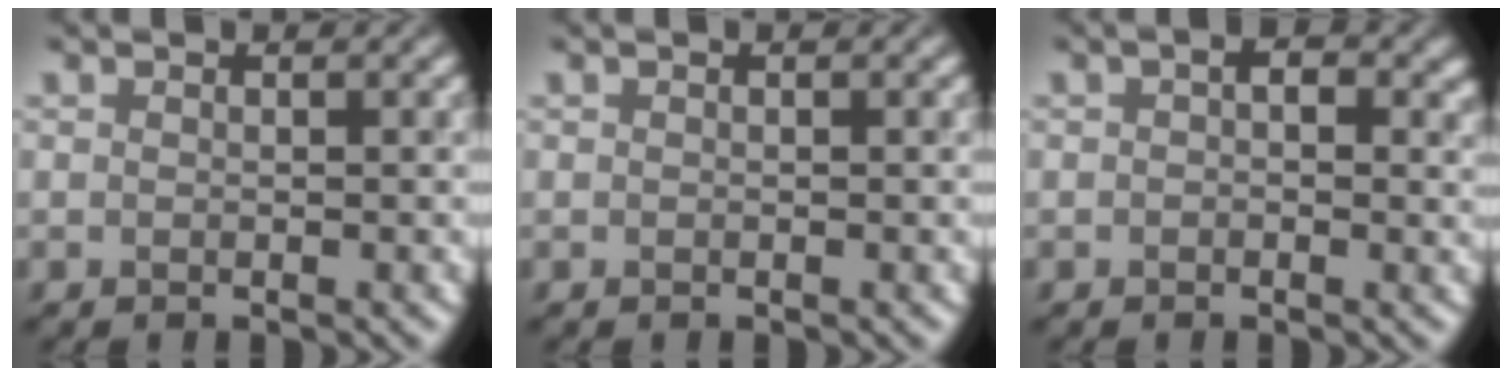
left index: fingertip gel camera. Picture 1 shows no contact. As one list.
[{"total": 0.0}, {"total": 2.7, "force": [0.7, 1.5, 2.1], "torque": [-0.025, 0.009, 0.004]}]